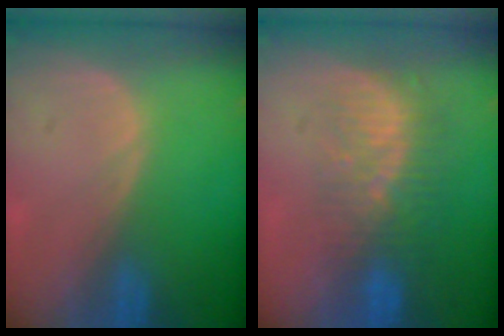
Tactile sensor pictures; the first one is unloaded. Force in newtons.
{"total": 8.4, "press": 7.5, "slide": 3.9}